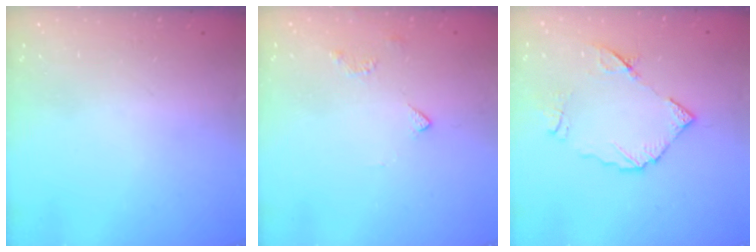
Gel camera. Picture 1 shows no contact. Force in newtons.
{"total": 2.9, "press": 2.8, "slide": 0.7}
{"total": 9.6, "press": 9.5, "slide": 1.0}